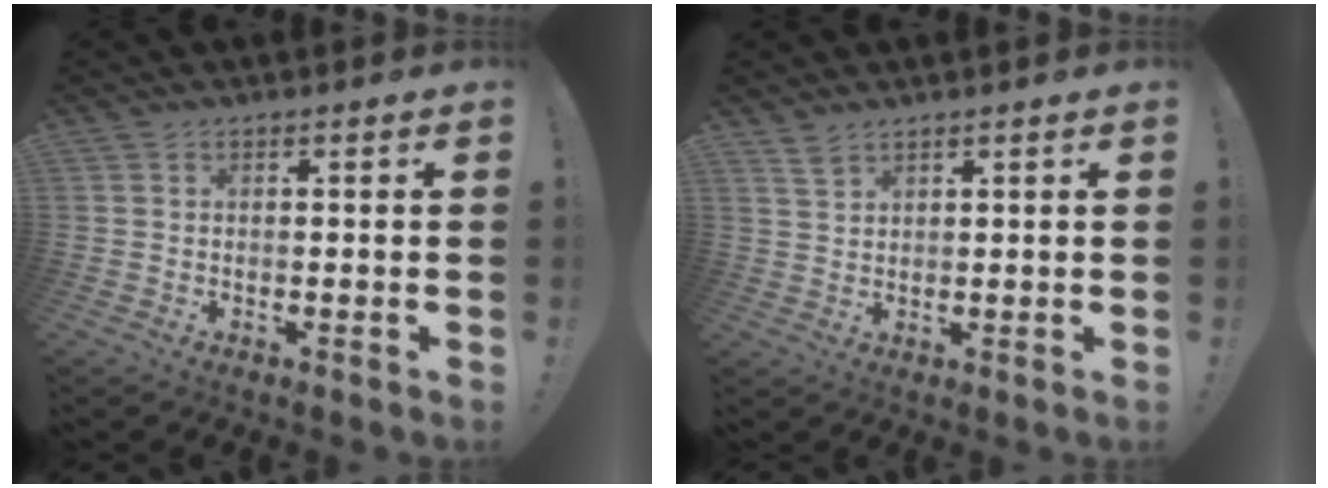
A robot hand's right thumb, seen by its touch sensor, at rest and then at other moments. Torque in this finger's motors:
{"motor_torque": [-0.16, -0.08, -0.31, 0.35, -0.11]}